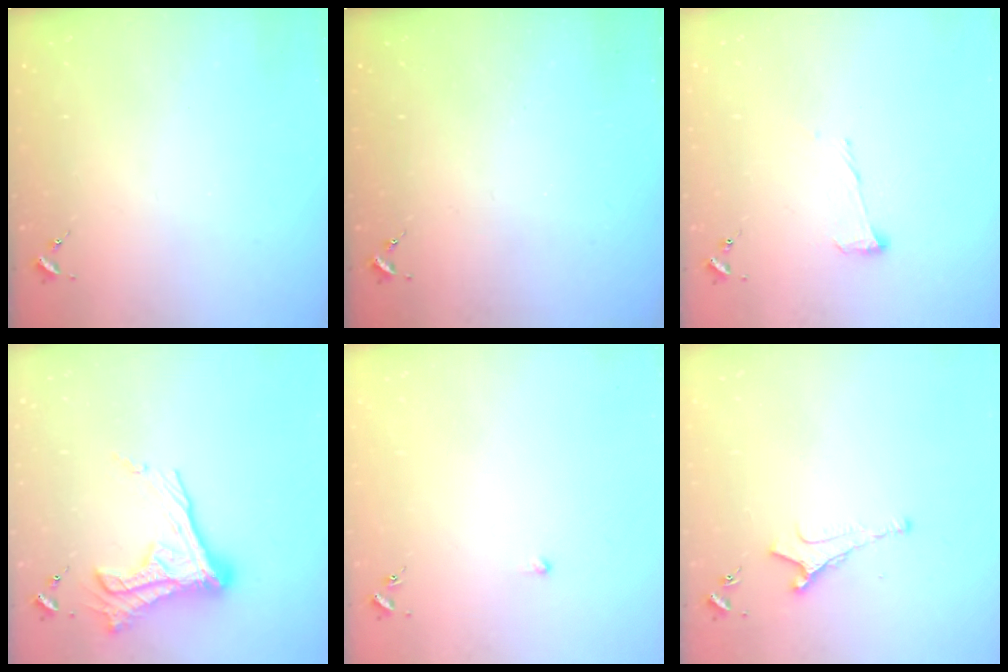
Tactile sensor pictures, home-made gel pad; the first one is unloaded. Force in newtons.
{"total": 0.0}
{"total": 8.2, "press": 8.2, "slide": 0.2}
{"total": 18.0, "press": 17.9, "slide": 1.4}
{"total": 2.9, "press": 2.8, "slide": 0.6}
{"total": 4.7, "press": 4.7, "slide": 0.8}